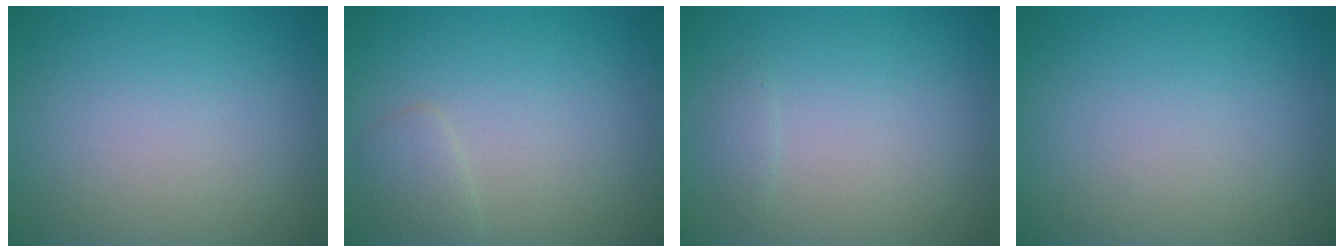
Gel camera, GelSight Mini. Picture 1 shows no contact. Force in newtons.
{"total": 1.4, "press": 1.4, "slide": 0.1}
{"total": 0.6, "press": 0.6, "slide": 0.0}
{"total": 0.0}